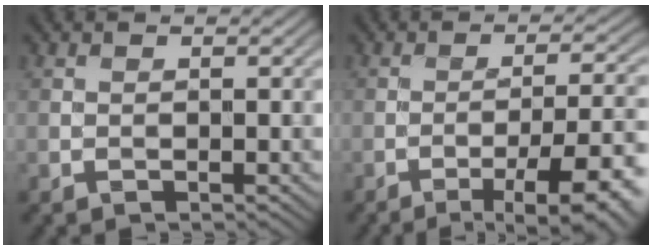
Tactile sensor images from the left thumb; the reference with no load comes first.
{"total": 11.6, "force": [-6.4, 2.9, 9.2], "torque": [-0.126, 0.011, -0.084]}